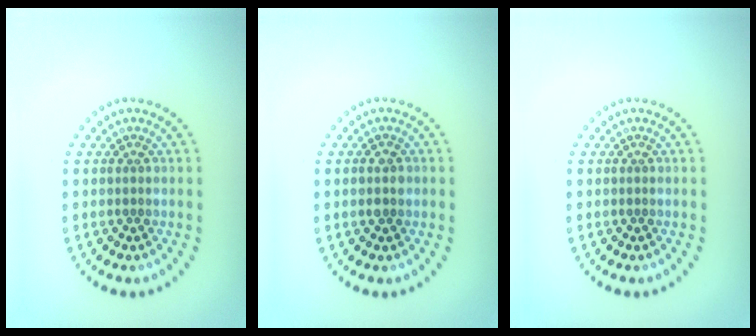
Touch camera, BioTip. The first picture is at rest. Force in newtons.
{"total": 1.7, "press": 1.7, "slide": 0.1}
{"total": 0.0}